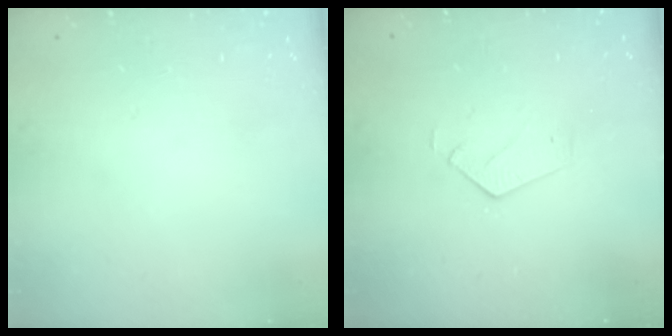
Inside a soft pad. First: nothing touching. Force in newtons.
{"total": 2.6, "press": 2.6, "slide": 0.2}